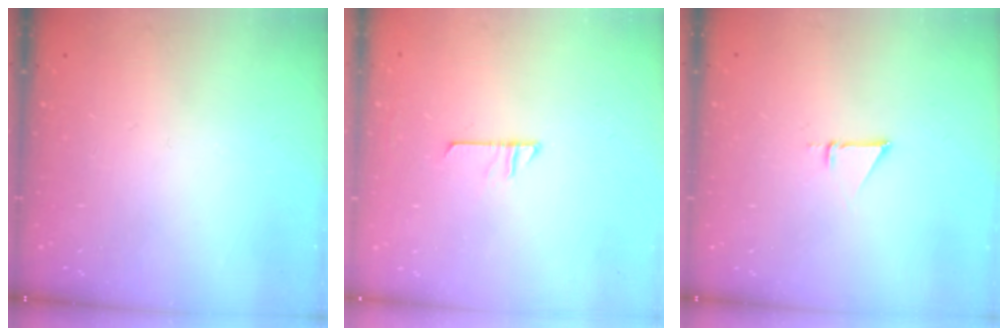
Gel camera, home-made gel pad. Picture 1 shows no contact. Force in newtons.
{"total": 6.4, "press": 6.4, "slide": 0.3}
{"total": 3.1, "press": 3.1, "slide": 0.2}